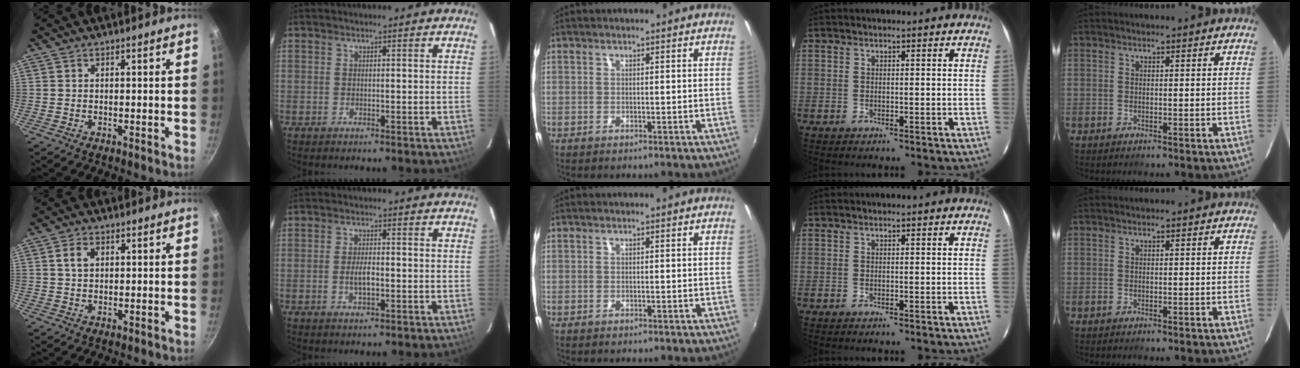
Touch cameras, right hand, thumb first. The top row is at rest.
{"thumb": {"total": 3.1, "force": [1.0, 2.2, 2.0], "torque": [-0.029, 0.003, 0.016]}, "index": {"total": 3.2, "force": [-0.8, 1.1, 2.8], "torque": [-0.054, -0.004, -0.014]}}